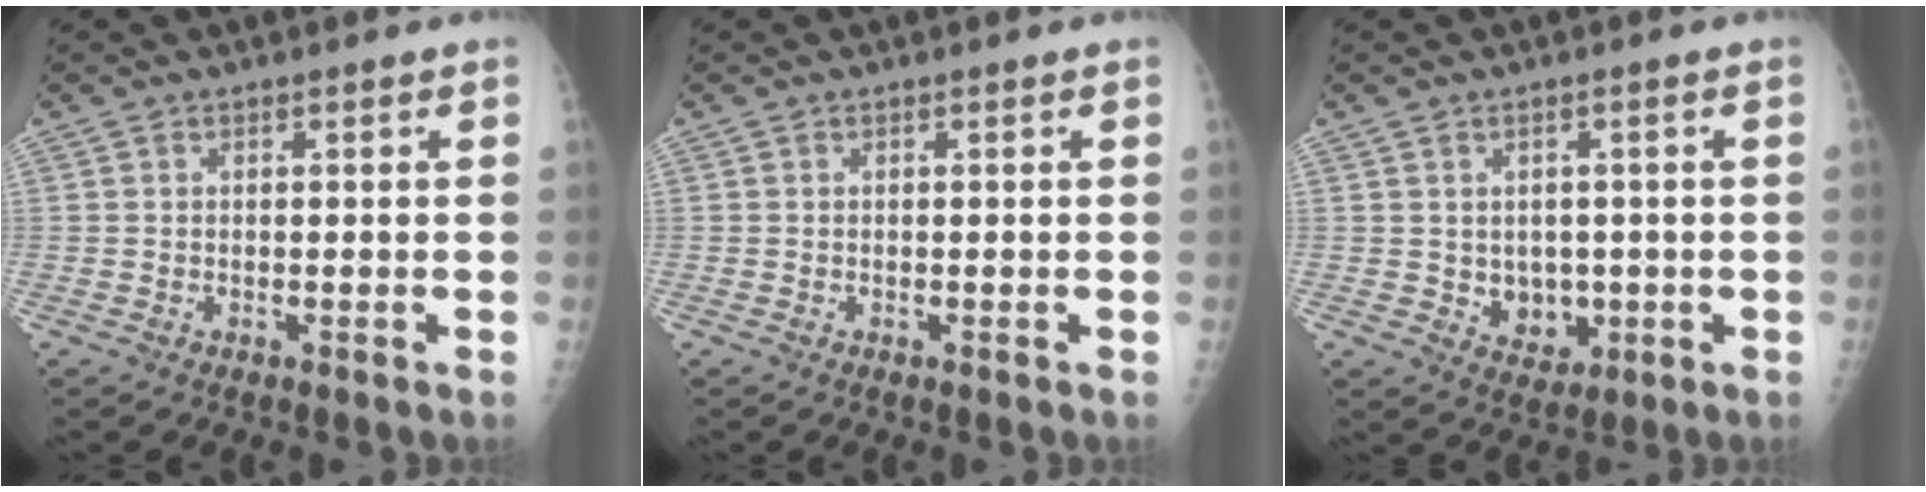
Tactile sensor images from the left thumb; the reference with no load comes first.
{"total": 0.0}
{"total": 5.6, "force": [-0.5, 4.6, 3.2], "torque": [-0.017, -0.003, 0.007]}